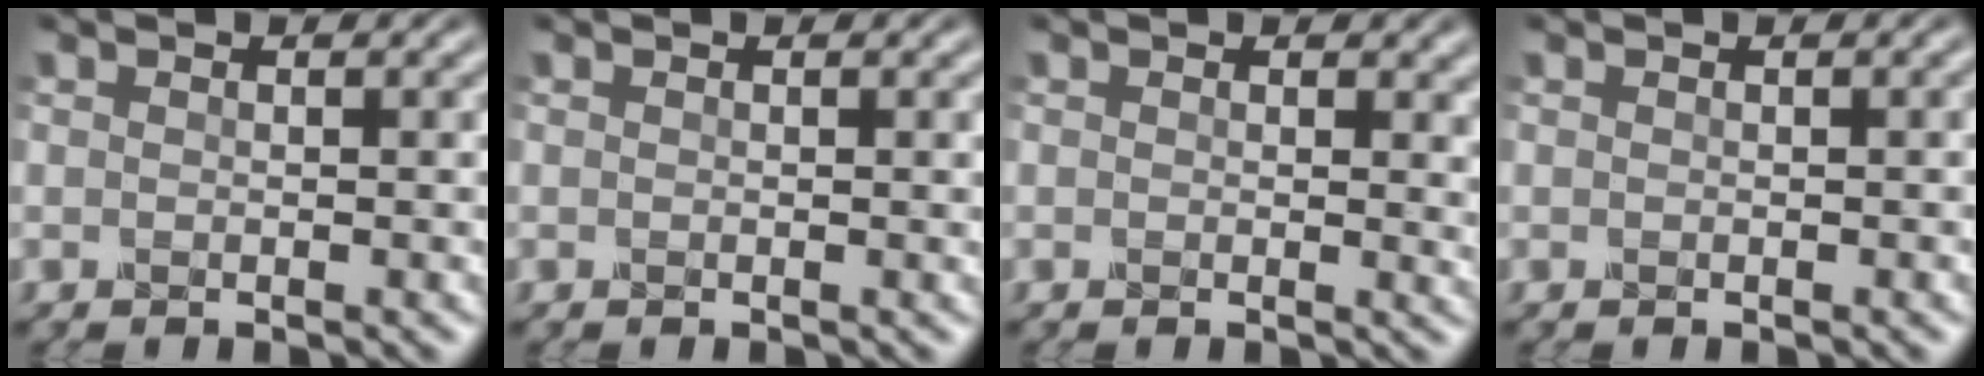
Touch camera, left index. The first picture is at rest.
{"total": 0.0}
{"total": 2.6, "force": [0.3, 1.3, 2.2], "torque": [-0.033, -0.005, 0.001]}
{"total": 0.7, "force": [-0.1, 0.4, 0.5], "torque": [0.004, 0.005, -0.006]}